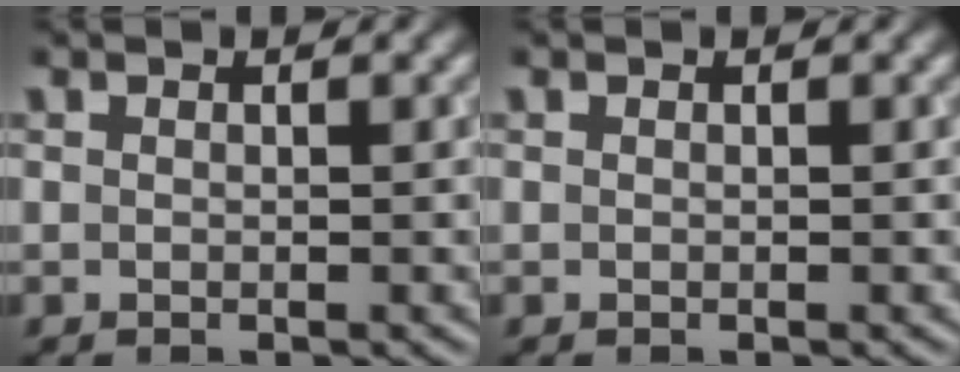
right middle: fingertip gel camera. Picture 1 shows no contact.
{"total": 0.0}